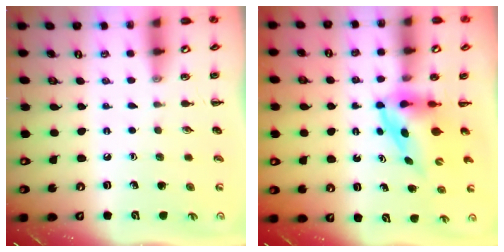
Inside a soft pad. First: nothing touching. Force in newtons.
{"total": 3.7, "press": 3.7, "slide": 0.7}